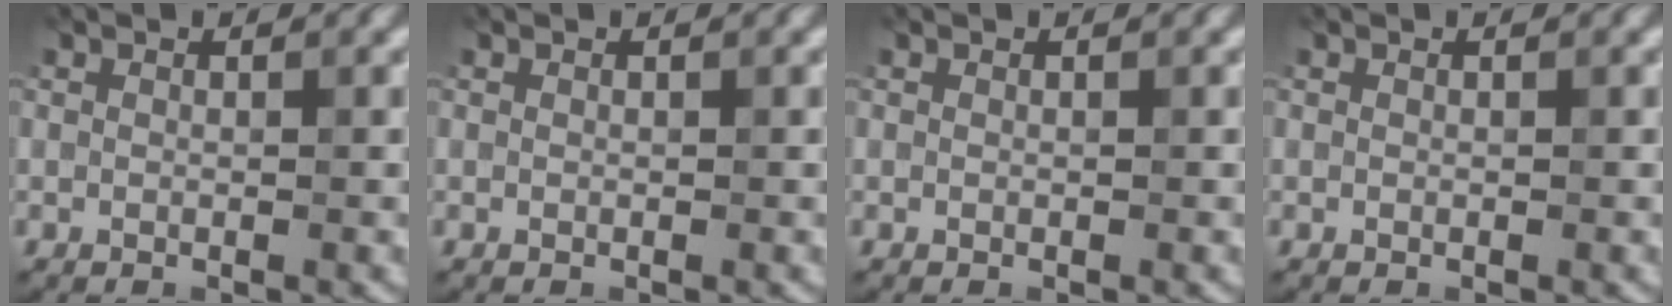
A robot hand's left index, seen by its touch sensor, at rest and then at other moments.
{"total": 0.0}
{"total": 0.0}
{"total": 0.0}